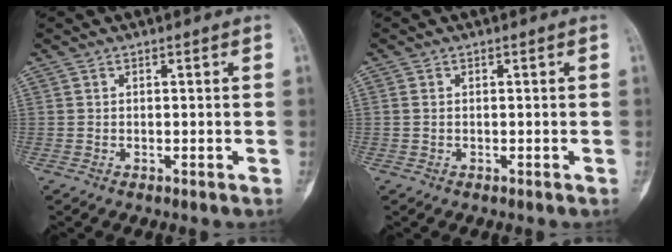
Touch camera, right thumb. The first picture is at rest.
{"total": 0.8, "force": [0.0, 0.6, 0.5], "torque": [-0.013, 0.001, 0.001]}